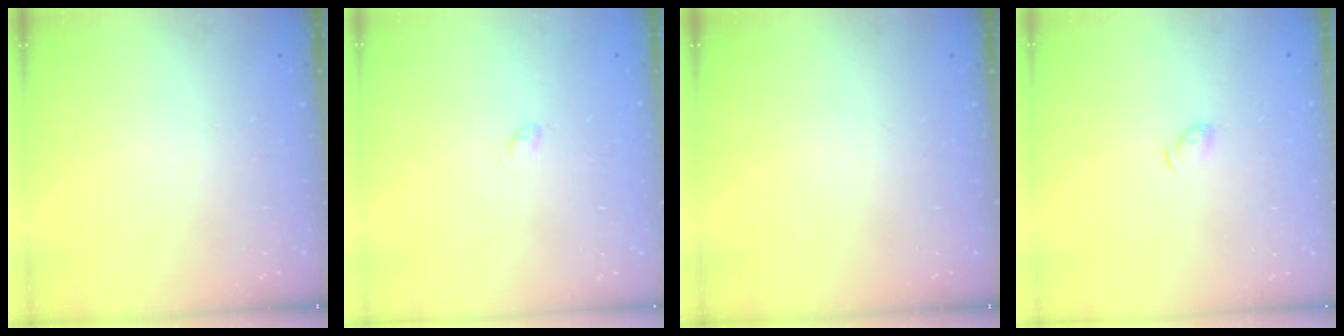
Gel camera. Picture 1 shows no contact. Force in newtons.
{"total": 2.5, "press": 2.5, "slide": 0.5}
{"total": 0.0}
{"total": 3.7, "press": 3.6, "slide": 0.9}